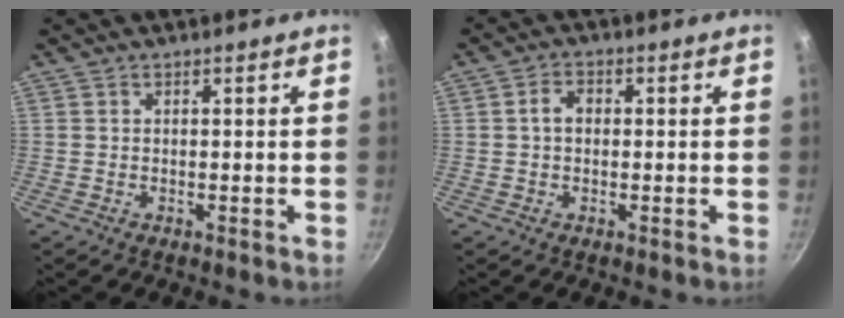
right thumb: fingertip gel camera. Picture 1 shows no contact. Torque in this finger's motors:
{"motor_torque": [0.04, 1.16, 0.51, -0.33, 0.05]}